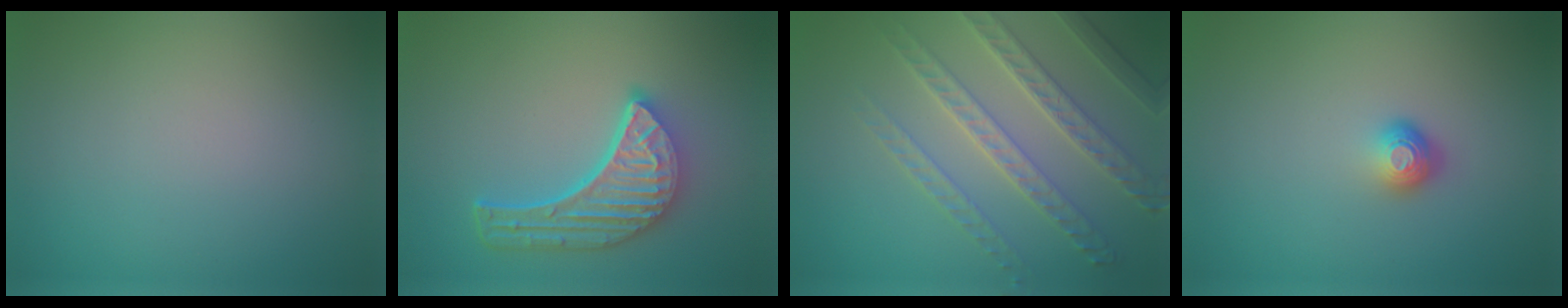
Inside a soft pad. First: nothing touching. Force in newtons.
{"total": 6.0, "press": 4.5, "slide": 4.0}
{"total": 4.1, "press": 4.1, "slide": 0.2}
{"total": 1.7, "press": 1.2, "slide": 1.3}